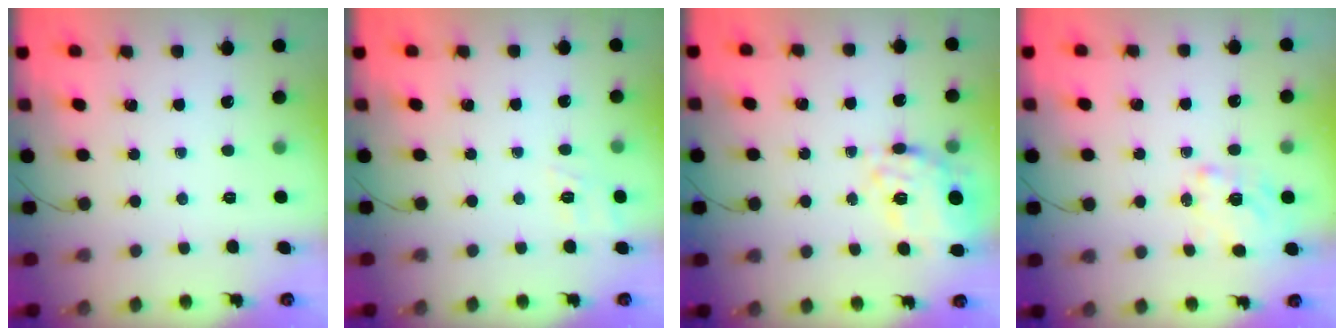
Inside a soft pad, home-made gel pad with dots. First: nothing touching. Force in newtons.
{"total": 8.4, "press": 8.2, "slide": 1.5}
{"total": 12.1, "press": 11.5, "slide": 4.0}
{"total": 2.3, "press": 2.3, "slide": 0.4}